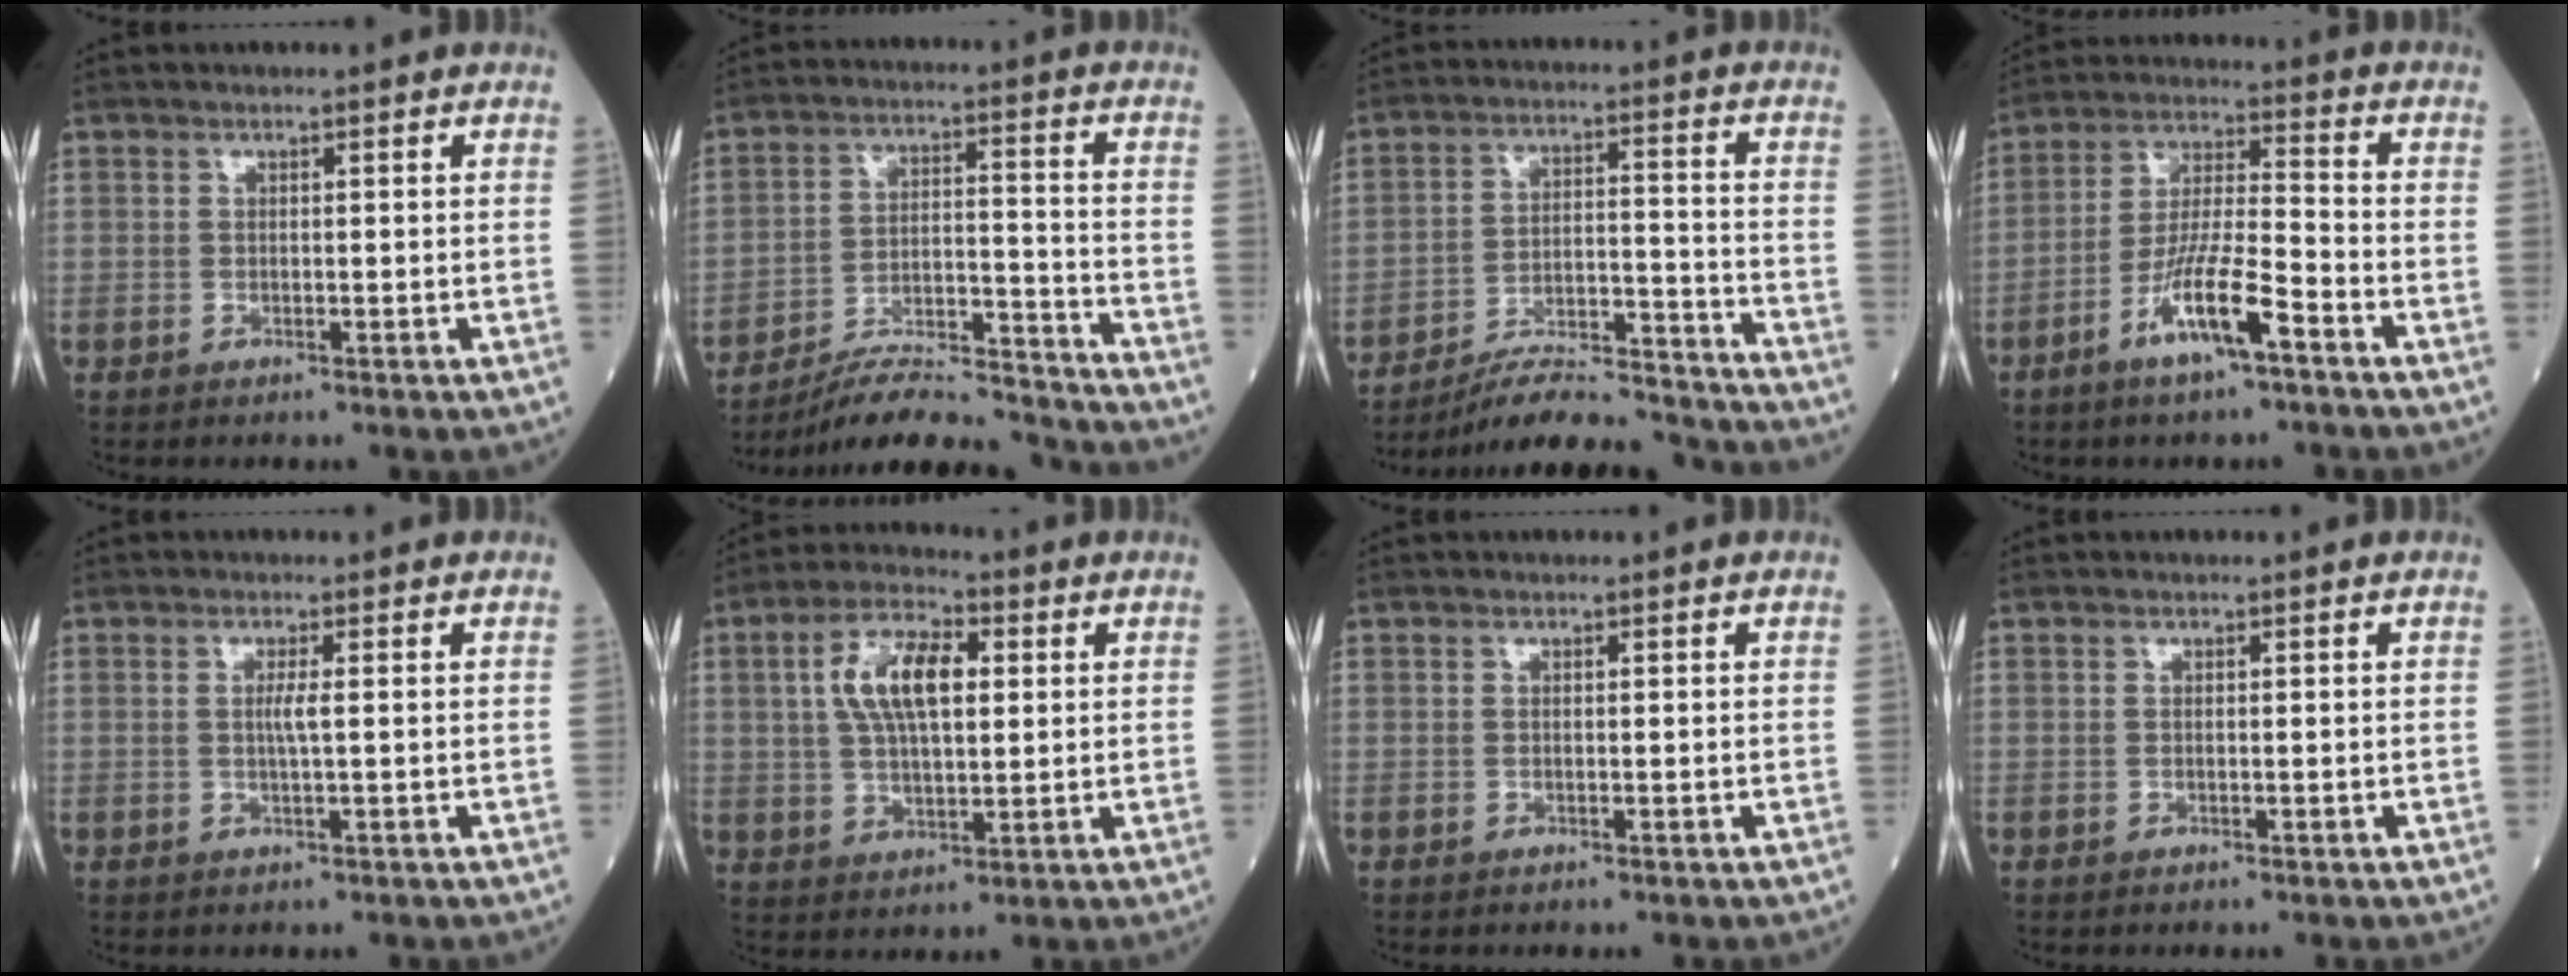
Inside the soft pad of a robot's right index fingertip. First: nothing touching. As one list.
[{"total": 16.3, "force": [-15.7, 0.4, 4.5], "torque": [-0.080, 0.015, -0.246]}, {"total": 17.9, "force": [-17.1, 0.6, 5.2], "torque": [-0.087, 0.009, -0.258]}, {"total": 10.3, "force": [-5.5, 1.0, 8.6], "torque": [-0.166, -0.005, -0.105]}, {"total": 1.7, "force": [0.1, -0.2, 1.7], "torque": [-0.037, -0.001, 0.000]}, {"total": 10.2, "force": [2.5, 4.2, 9.0], "torque": [-0.176, 0.018, 0.043]}, {"total": 0.0}, {"total": 0.0}]